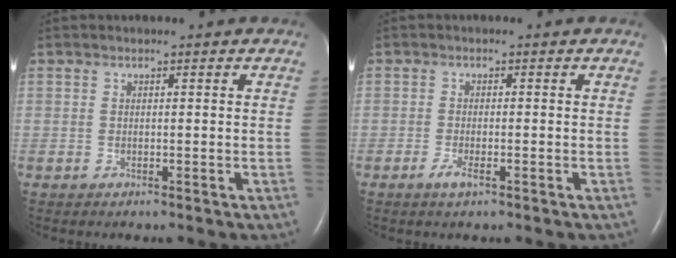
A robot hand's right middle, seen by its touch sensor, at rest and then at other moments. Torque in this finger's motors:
{"motor_torque": [-0.02, -0.07, 0.12, 0.05]}